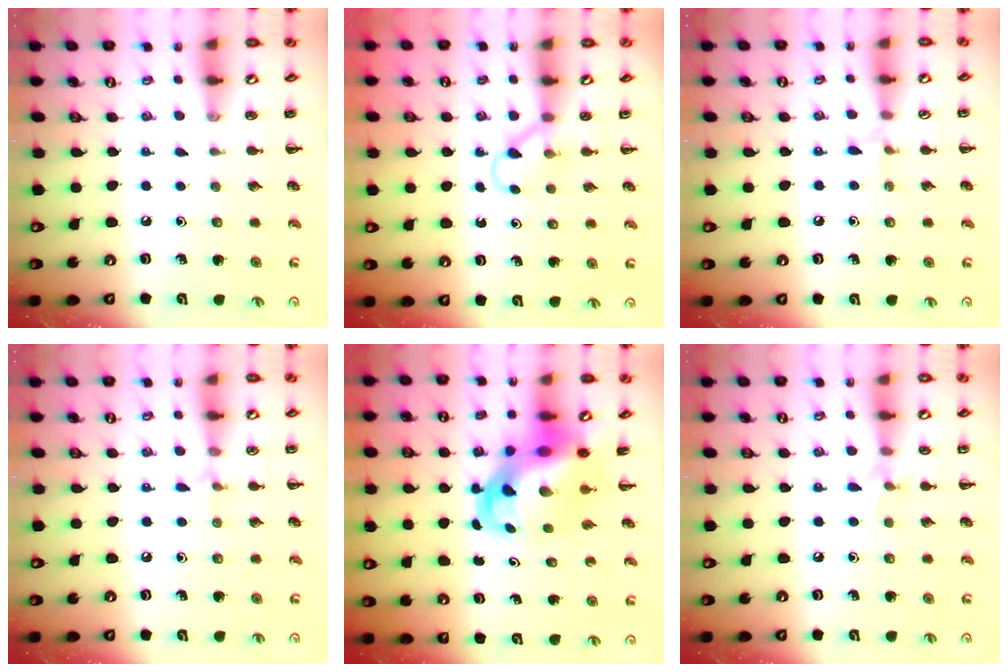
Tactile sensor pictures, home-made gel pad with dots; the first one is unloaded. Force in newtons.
{"total": 3.2, "press": 3.0, "slide": 0.9}
{"total": 4.4, "press": 4.1, "slide": 1.6}
{"total": 4.7, "press": 4.4, "slide": 1.6}
{"total": 7.8, "press": 7.5, "slide": 2.2}
{"total": 5.9, "press": 5.7, "slide": 1.6}